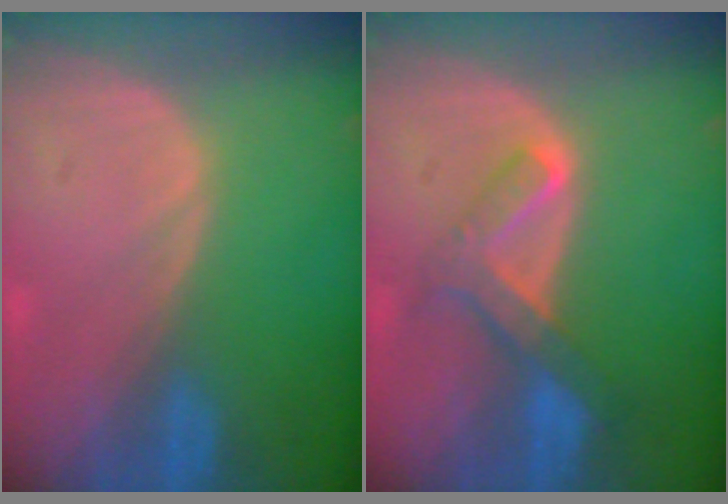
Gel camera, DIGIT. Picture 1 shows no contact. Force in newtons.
{"total": 6.6, "press": 5.7, "slide": 3.2}